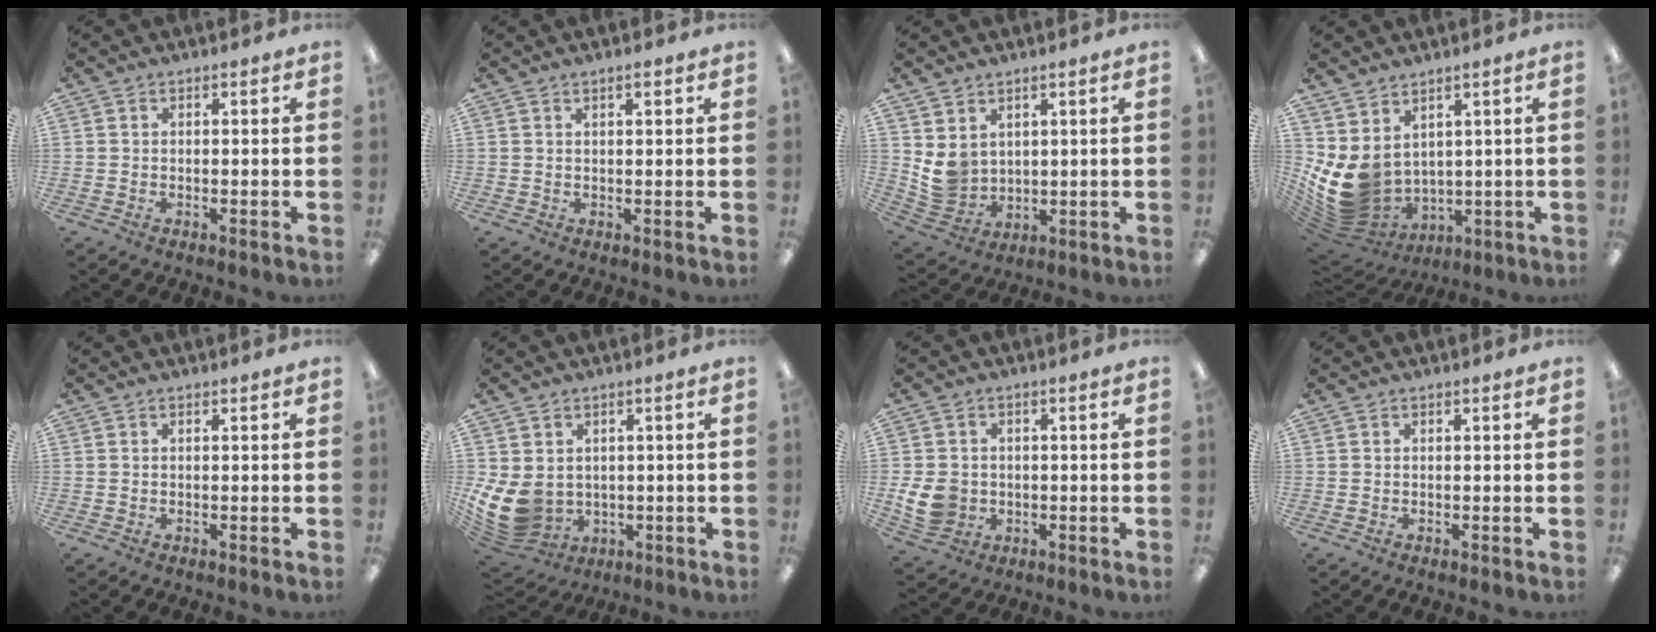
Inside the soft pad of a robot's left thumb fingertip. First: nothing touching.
{"total": 1.4, "force": [0.9, 0.3, 1.0], "torque": [-0.021, 0.000, 0.016]}
{"total": 6.5, "force": [2.6, 5.5, 2.2], "torque": [-0.063, -0.013, 0.056]}
{"total": 9.5, "force": [2.2, 7.7, 5.2], "torque": [-0.136, -0.035, 0.056]}
{"total": 0.0}
{"total": 10.5, "force": [-0.5, 8.8, 5.8], "torque": [-0.149, -0.007, -0.002]}
{"total": 7.7, "force": [-0.9, 6.6, 3.8], "torque": [-0.081, 0.008, -0.014]}
{"total": 0.0}